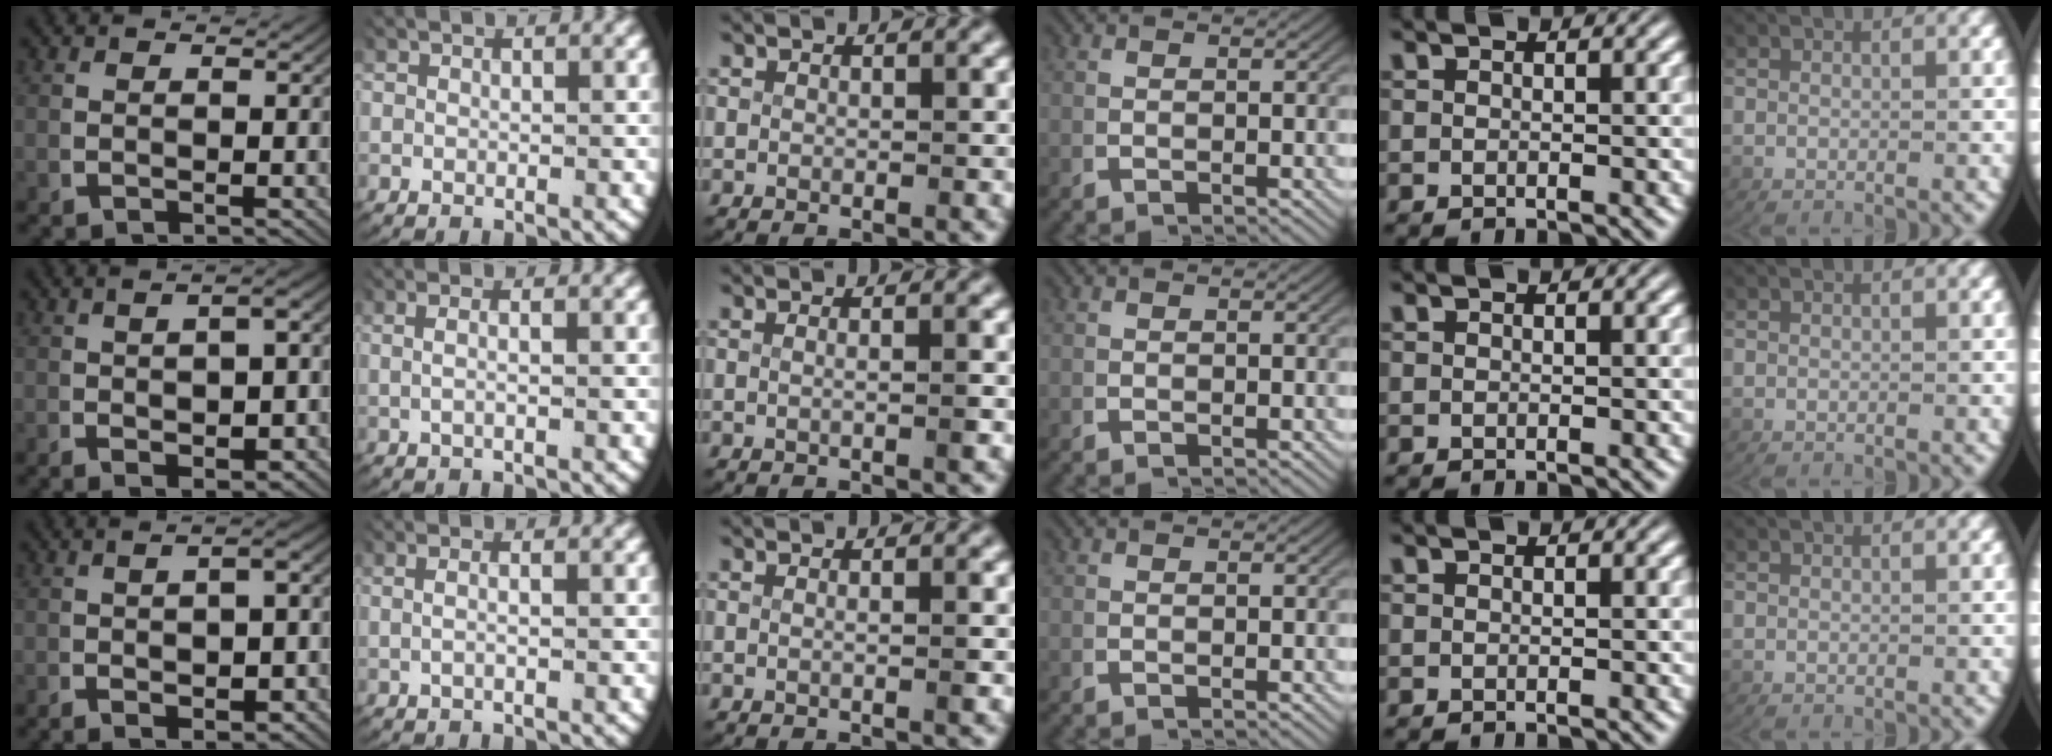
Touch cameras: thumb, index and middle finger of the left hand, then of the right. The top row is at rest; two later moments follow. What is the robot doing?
{"motion": "lift_and_place", "object": "towel"}